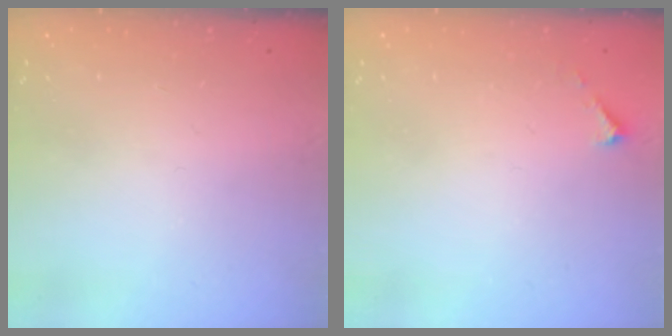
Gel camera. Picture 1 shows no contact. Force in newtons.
{"total": 2.1, "press": 2.1, "slide": 0.2}